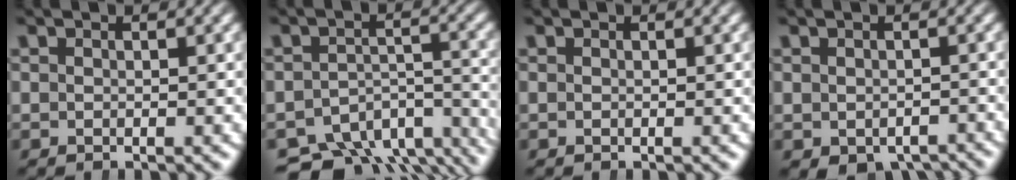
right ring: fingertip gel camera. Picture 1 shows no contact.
{"total": 9.4, "force": [-7.2, 4.6, 3.8], "torque": [-0.045, -0.019, -0.118]}
{"total": 0.0}
{"total": 4.1, "force": [-3.2, 2.2, 1.4], "torque": [-0.010, -0.022, -0.041]}